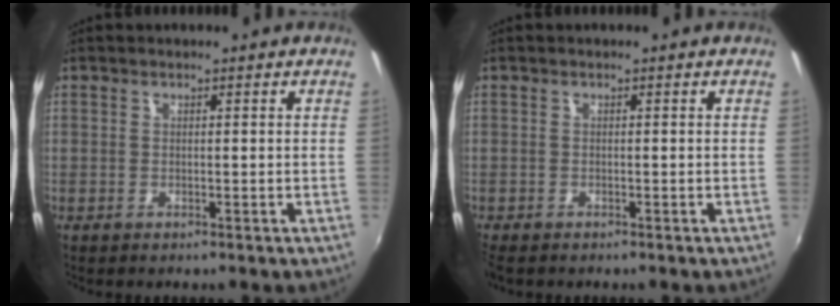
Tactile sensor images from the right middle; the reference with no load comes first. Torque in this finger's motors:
{"motor_torque": [0.53, -0.63, 0.00, 0.04]}